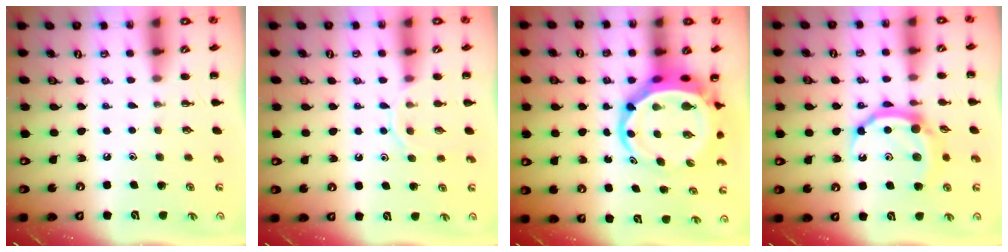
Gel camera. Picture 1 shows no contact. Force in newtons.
{"total": 8.7, "press": 8.6, "slide": 1.3}
{"total": 8.5, "press": 8.2, "slide": 2.2}
{"total": 9.7, "press": 9.7, "slide": 0.4}